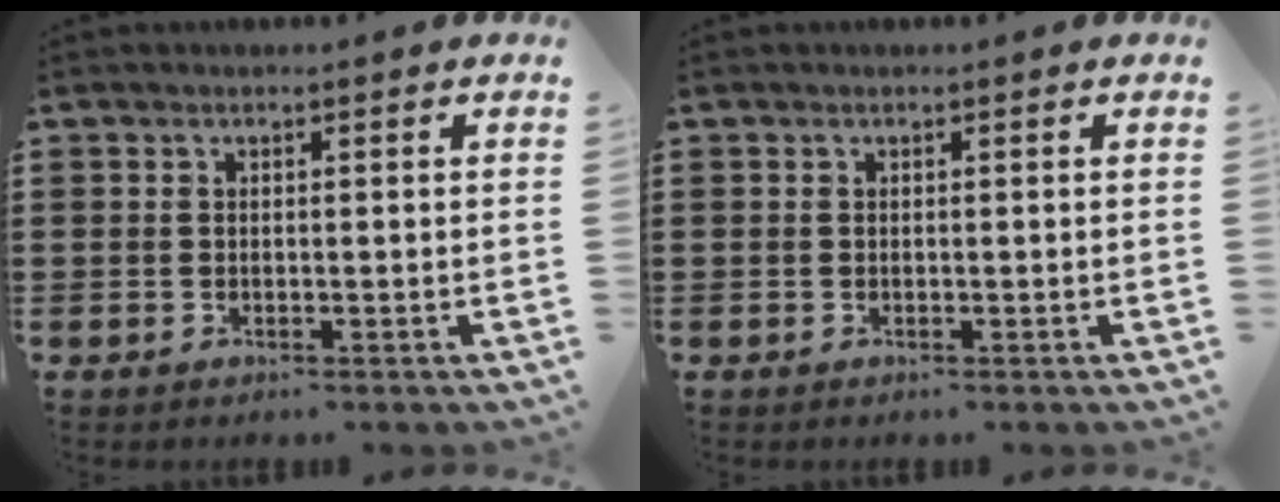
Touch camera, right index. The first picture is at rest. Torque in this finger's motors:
{"motor_torque": [0.00, 0.00, 0.00, 0.00]}